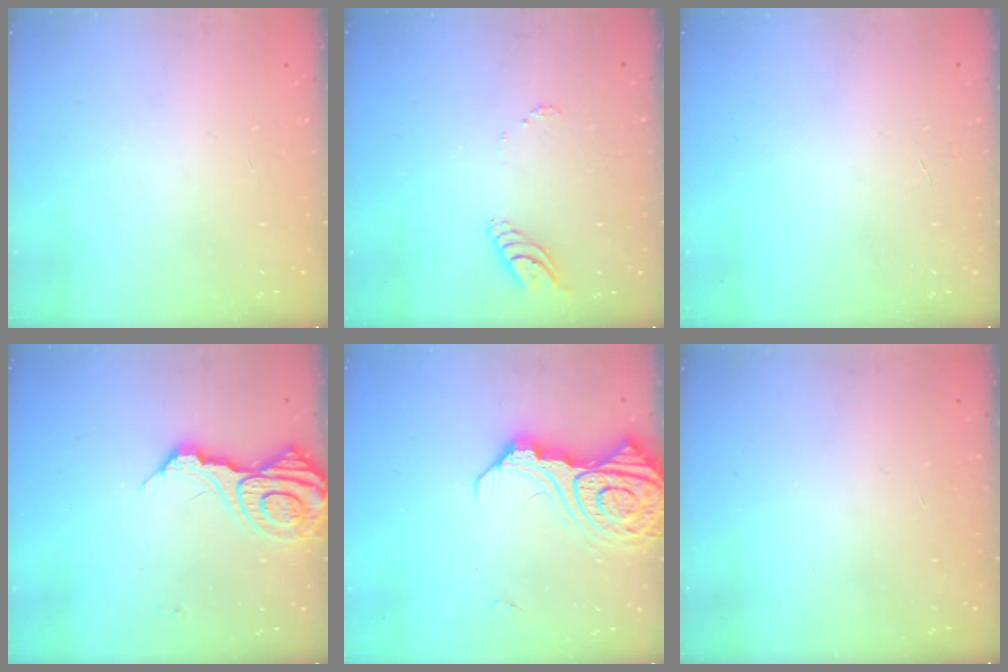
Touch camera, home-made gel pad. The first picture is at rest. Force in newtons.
{"total": 6.2, "press": 6.1, "slide": 0.5}
{"total": 3.5, "press": 3.5, "slide": 0.3}
{"total": 14.4, "press": 14.3, "slide": 1.7}
{"total": 19.2, "press": 19.1, "slide": 2.1}
{"total": 0.0}